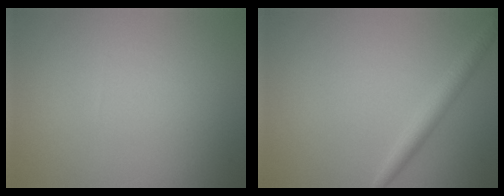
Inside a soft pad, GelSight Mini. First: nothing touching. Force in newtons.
{"total": 2.3, "press": 2.3, "slide": 0.1}